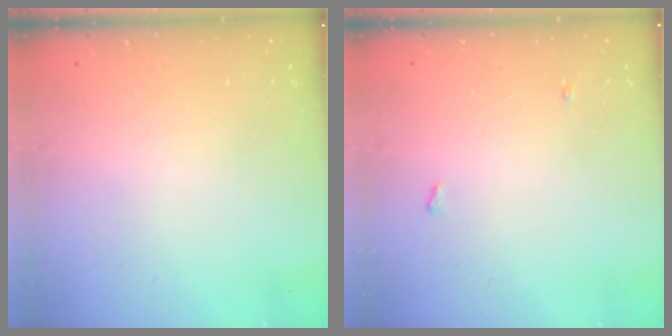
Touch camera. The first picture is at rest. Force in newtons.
{"total": 6.9, "press": 2.8, "slide": 6.3}